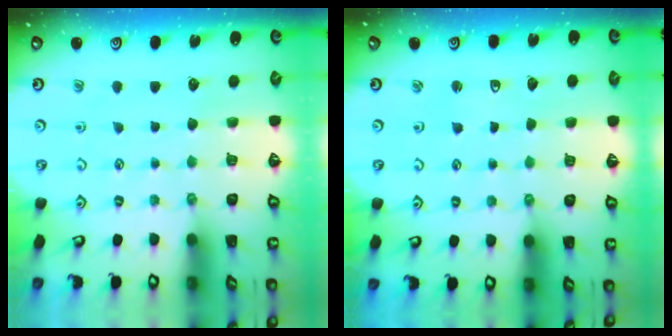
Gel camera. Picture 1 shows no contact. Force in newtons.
{"total": 2.2, "press": 2.1, "slide": 0.6}